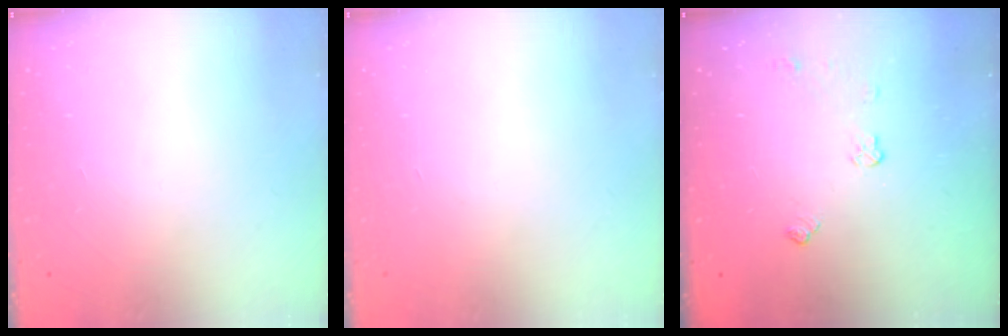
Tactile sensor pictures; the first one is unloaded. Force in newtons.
{"total": 0.0}
{"total": 4.6, "press": 4.6, "slide": 0.7}